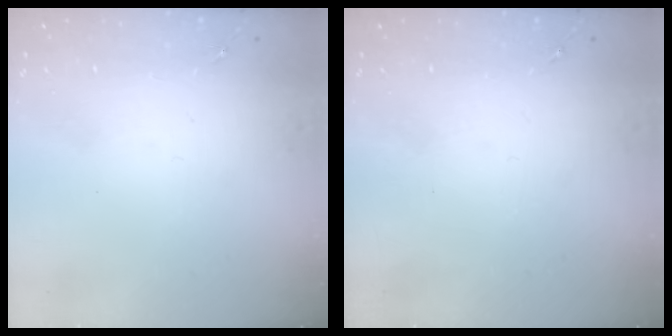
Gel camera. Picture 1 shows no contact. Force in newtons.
{"total": 0.0}